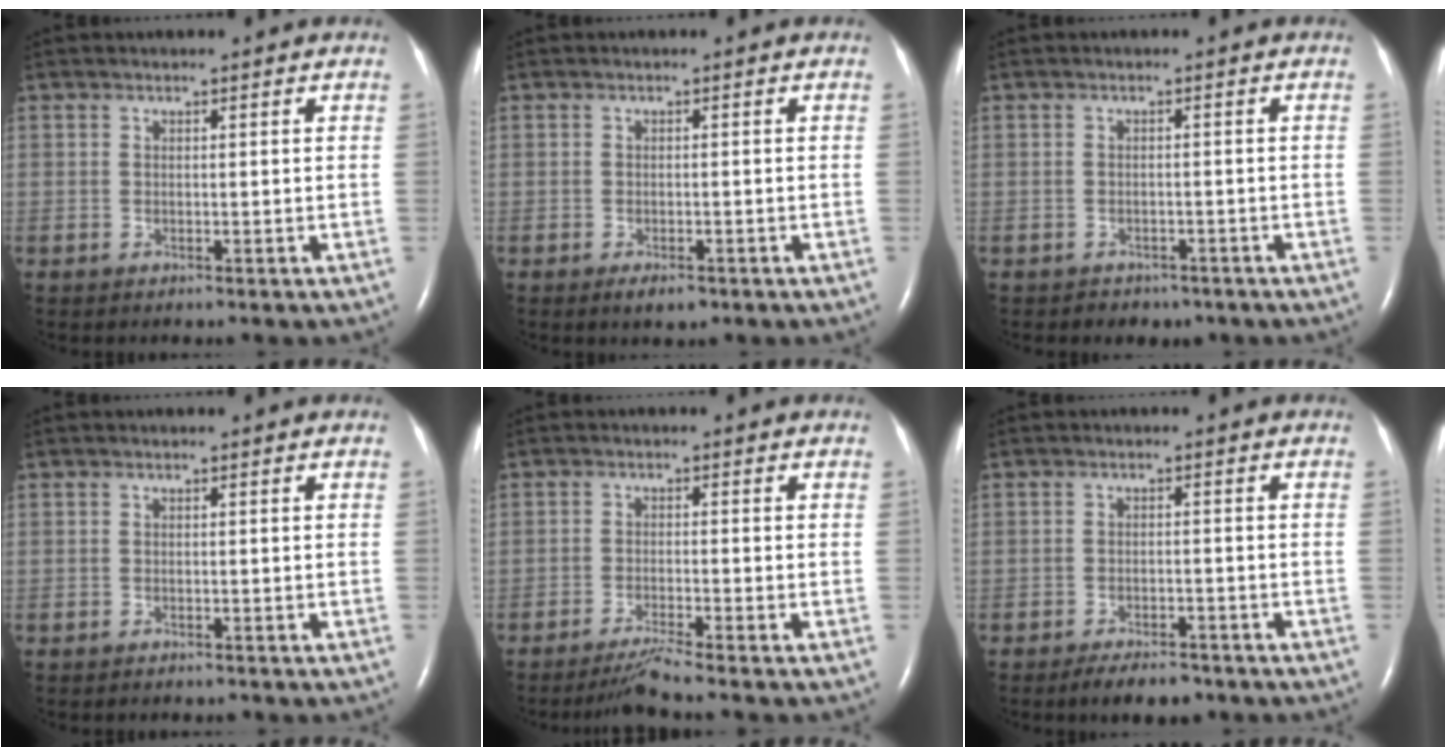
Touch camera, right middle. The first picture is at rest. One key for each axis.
{"total": 2.3, "fx": -1.4, "fy": 0.9, "fz": 1.6, "tx": -0.028, "ty": -0.002, "tz": -0.017}
{"total": 3.0, "fx": -2.3, "fy": 1.9, "fz": 0.1, "tx": -0.009, "ty": 0.008, "tz": -0.028}
{"total": 0.8, "fx": -0.7, "fy": 0.2, "fz": 0.1, "tx": -0.007, "ty": -0.002, "tz": -0.010}
{"total": 3.7, "fx": -3.1, "fy": -1.6, "fz": 1.2, "tx": -0.035, "ty": -0.018, "tz": -0.062}
{"total": 4.8, "fx": -3.9, "fy": 1.7, "fz": 2.4, "tx": -0.039, "ty": -0.003, "tz": -0.058}